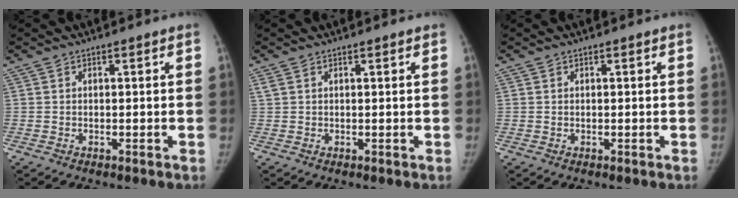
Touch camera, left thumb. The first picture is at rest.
{"total": 1.7, "force": [1.2, 0.8, 0.9], "torque": [-0.014, 0.007, 0.024]}
{"total": 0.0}